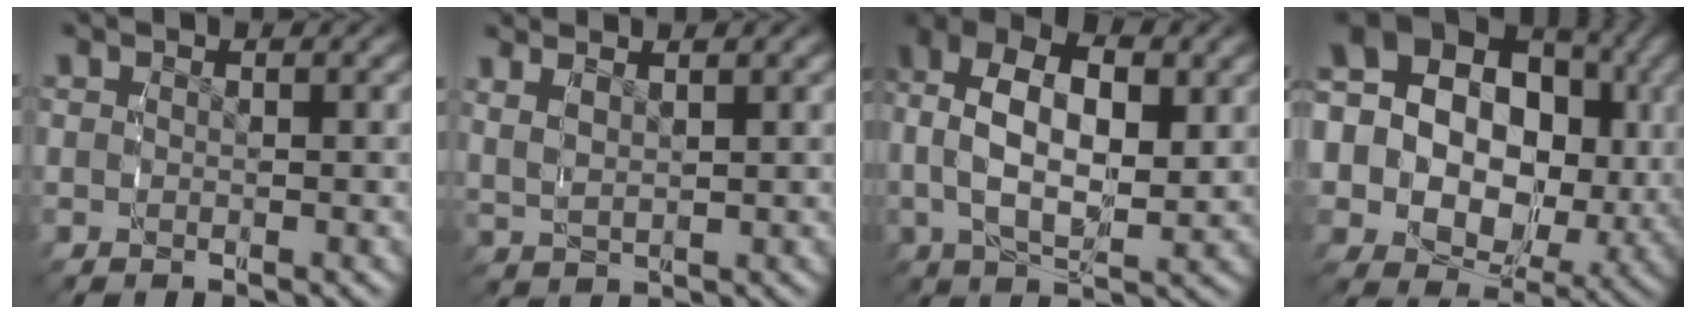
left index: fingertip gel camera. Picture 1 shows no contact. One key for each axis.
{"total": 2.7, "fx": 1.7, "fy": 1.4, "fz": 1.6, "tx": -0.036, "ty": 0.000, "tz": 0.039}
{"total": 9.2, "fx": 1.9, "fy": 5.6, "fz": 7.0, "tx": -0.131, "ty": -0.009, "tz": 0.033}
{"total": 17.7, "fx": 1.3, "fy": 14.4, "fz": 10.3, "tx": -0.226, "ty": -0.041, "tz": 0.013}